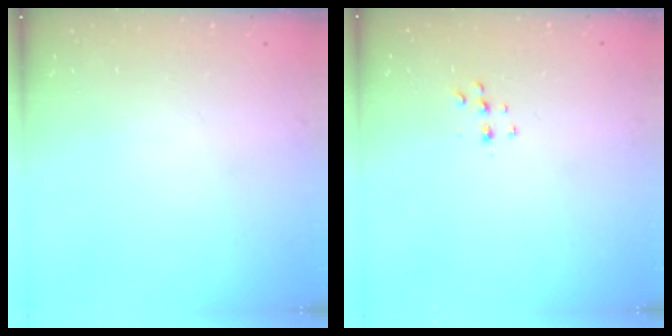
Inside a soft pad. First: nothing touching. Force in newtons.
{"total": 5.1, "press": 5.0, "slide": 0.8}